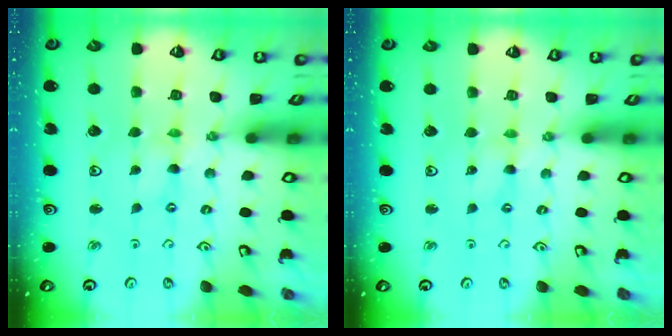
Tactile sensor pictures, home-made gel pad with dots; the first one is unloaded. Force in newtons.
{"total": 1.2, "press": 1.1, "slide": 0.3}